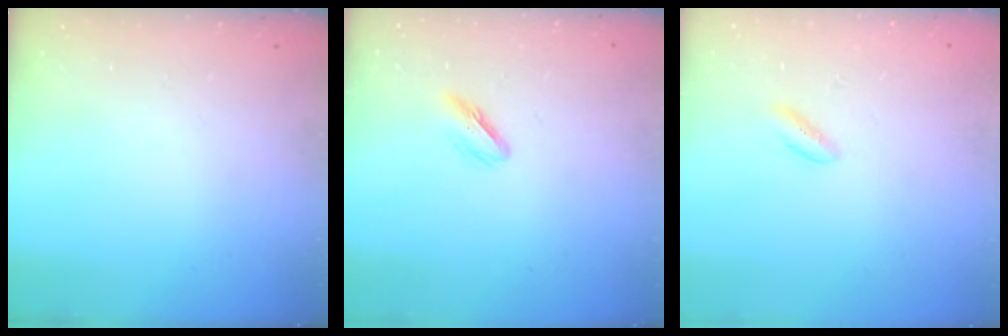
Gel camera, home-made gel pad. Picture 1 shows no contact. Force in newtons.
{"total": 4.6, "press": 4.2, "slide": 1.6}
{"total": 1.3, "press": 1.1, "slide": 0.6}